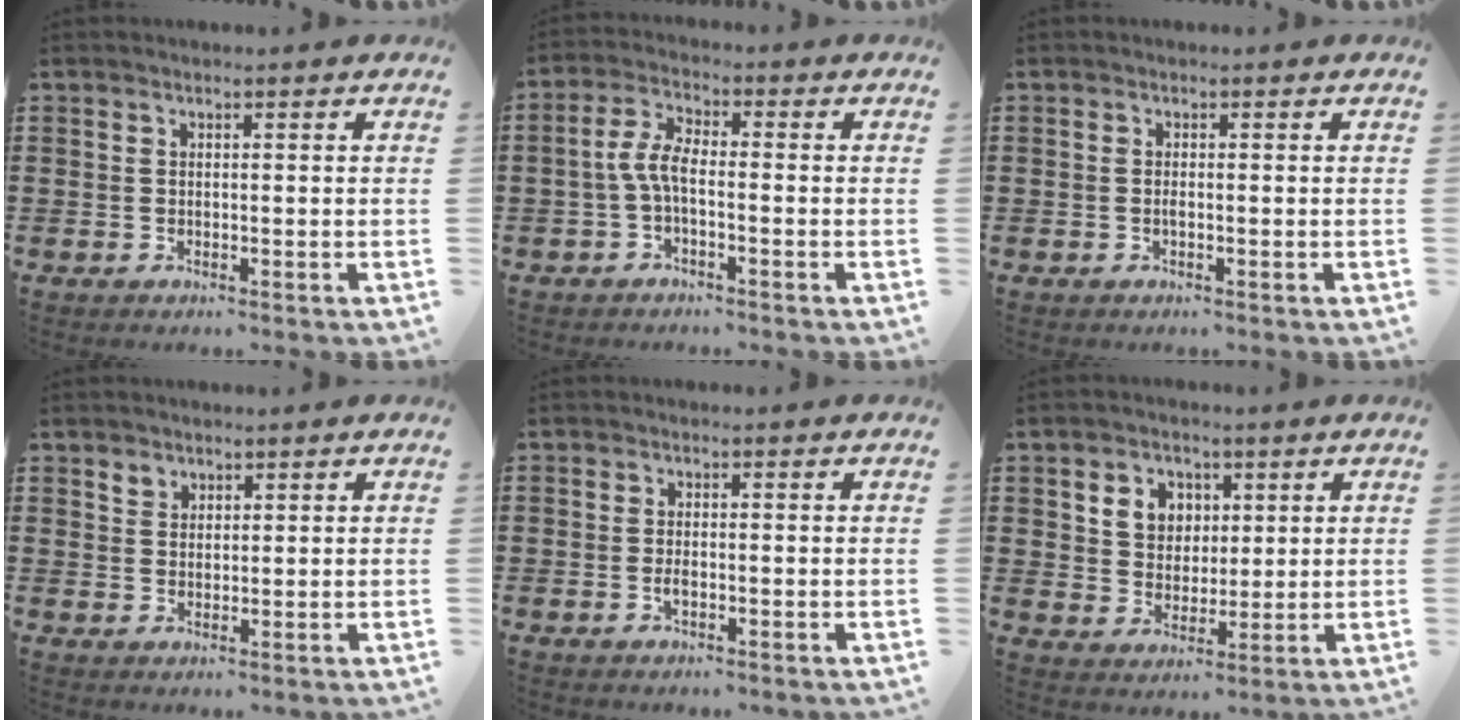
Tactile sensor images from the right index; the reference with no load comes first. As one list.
[{"total": 4.4, "force": [-1.2, 1.4, 4.0], "torque": [-0.094, -0.002, -0.029]}, {"total": 0.6, "force": [-0.2, 0.0, 0.6], "torque": [-0.012, -0.005, -0.003]}, {"total": 1.8, "force": [1.4, 1.2, -0.1], "torque": [-0.005, 0.004, 0.029]}, {"total": 1.4, "force": [-0.4, 0.5, 1.2], "torque": [-0.024, -0.005, -0.006]}, {"total": 4.8, "force": [1.7, 4.3, 1.4], "torque": [-0.041, 0.011, 0.028]}]